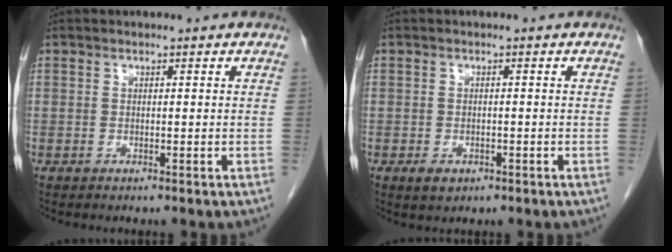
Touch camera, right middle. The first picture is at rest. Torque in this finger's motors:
{"motor_torque": [0.39, -0.02, 0.10, 0.03]}